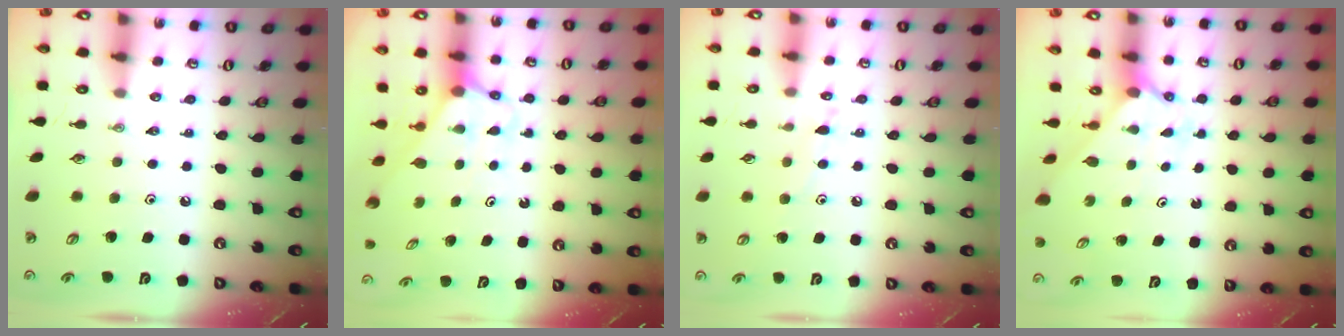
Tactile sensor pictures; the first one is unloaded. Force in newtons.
{"total": 2.7, "press": 2.7, "slide": 0.2}
{"total": 8.6, "press": 8.6, "slide": 0.6}
{"total": 2.0, "press": 2.0, "slide": 0.2}